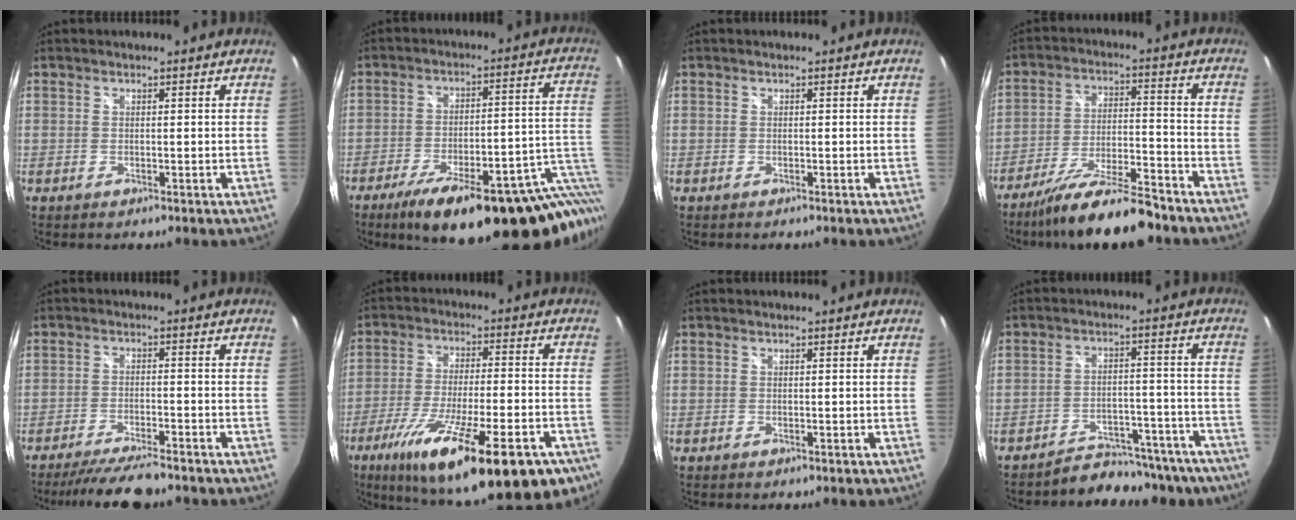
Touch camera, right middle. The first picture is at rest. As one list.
[{"total": 26.2, "force": [-17.2, 6.3, 18.8], "torque": [-0.234, -0.021, -0.226]}, {"total": 0.0}, {"total": 15.4, "force": [-13.0, 2.1, 8.0], "torque": [-0.157, -0.017, -0.211]}, {"total": 9.5, "force": [-8.4, 1.1, 4.2], "torque": [-0.098, -0.015, -0.137]}, {"total": 26.7, "force": [-16.1, 6.1, 20.3], "torque": [-0.337, -0.071, -0.240]}, {"total": 0.0}, {"total": 16.5, "force": [-15.0, 5.8, 3.5], "torque": [-0.059, 0.035, -0.177]}]